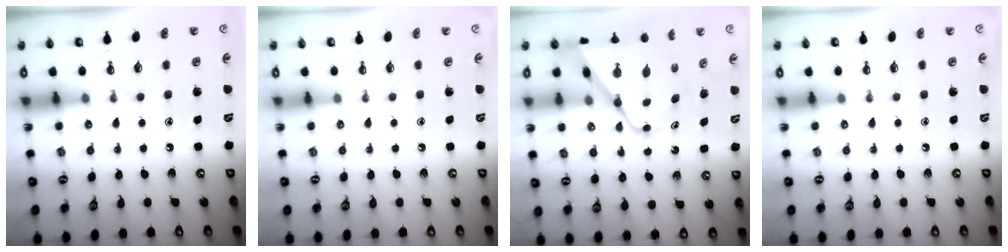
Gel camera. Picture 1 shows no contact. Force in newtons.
{"total": 0.0}
{"total": 11.4, "press": 11.4, "slide": 1.0}
{"total": 0.0}